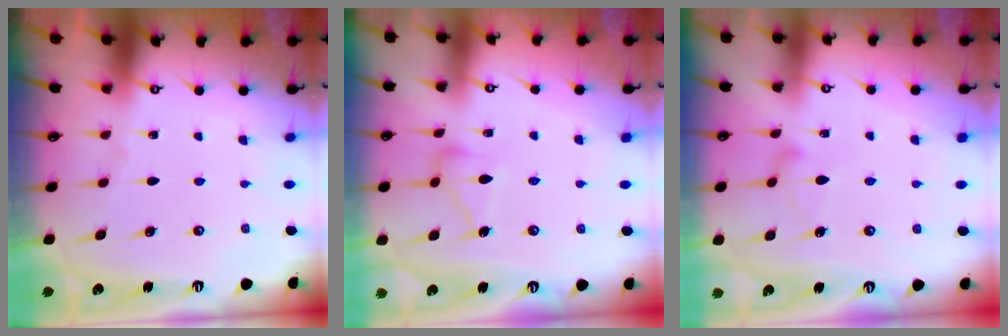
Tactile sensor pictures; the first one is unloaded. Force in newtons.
{"total": 9.1, "press": 9.1, "slide": 0.5}
{"total": 7.9, "press": 7.9, "slide": 0.5}